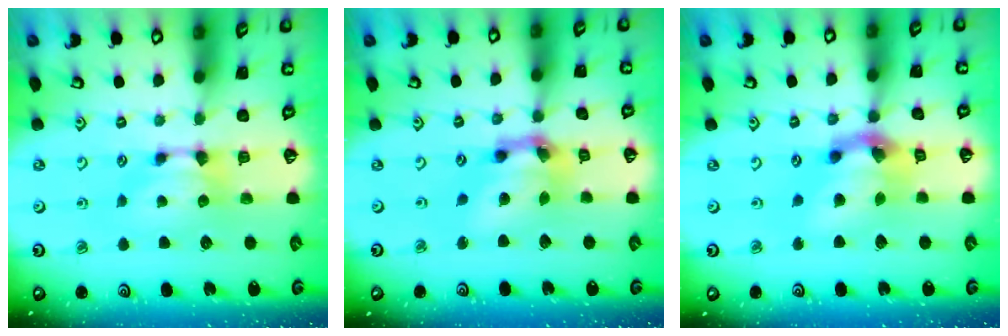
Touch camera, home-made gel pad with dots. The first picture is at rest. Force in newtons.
{"total": 8.0, "press": 7.6, "slide": 2.6}
{"total": 8.3, "press": 7.9, "slide": 2.4}